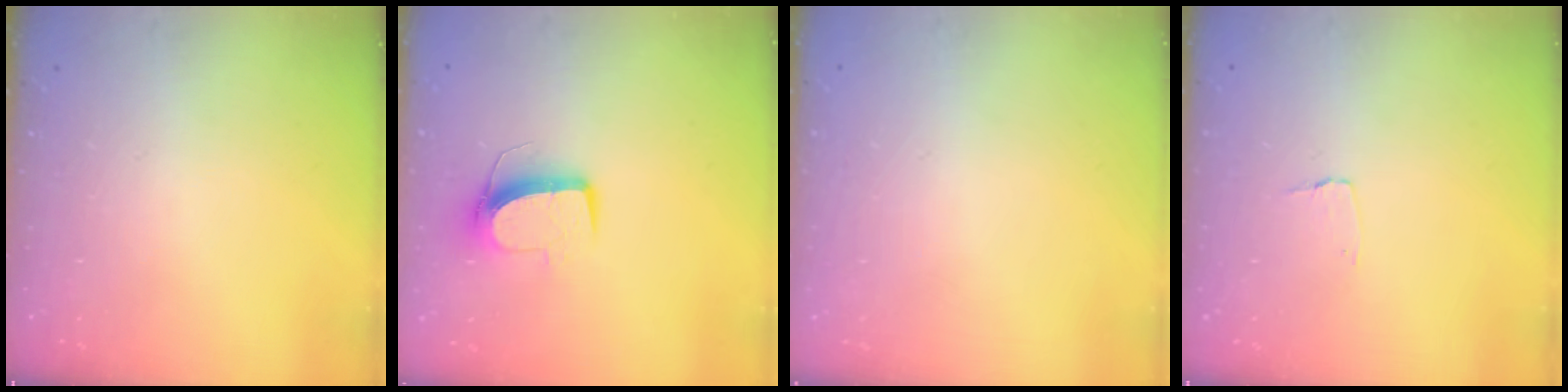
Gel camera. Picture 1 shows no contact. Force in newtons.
{"total": 9.9, "press": 9.9, "slide": 0.4}
{"total": 0.0}
{"total": 2.6, "press": 2.6, "slide": 0.2}